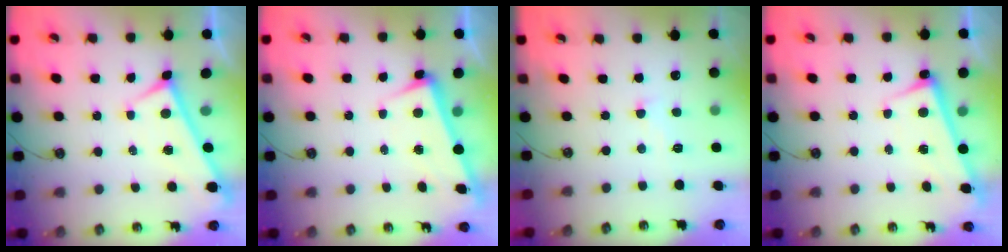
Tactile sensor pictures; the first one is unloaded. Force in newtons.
{"total": 3.3, "press": 3.2, "slide": 1.0}
{"total": 0.8, "press": 0.4, "slide": 0.7}
{"total": 2.8, "press": 2.7, "slide": 0.5}